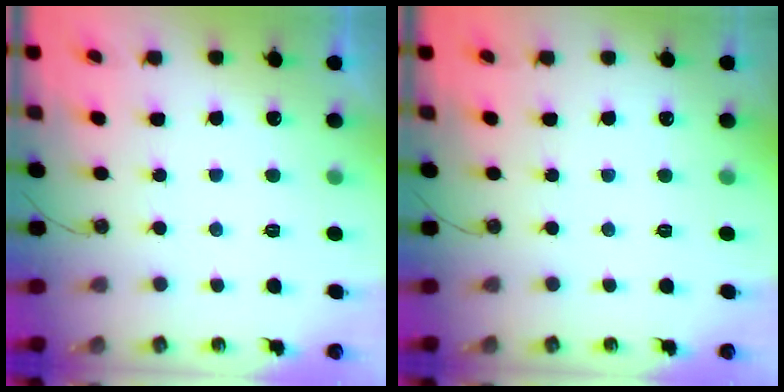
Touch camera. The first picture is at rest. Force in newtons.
{"total": 0.0}